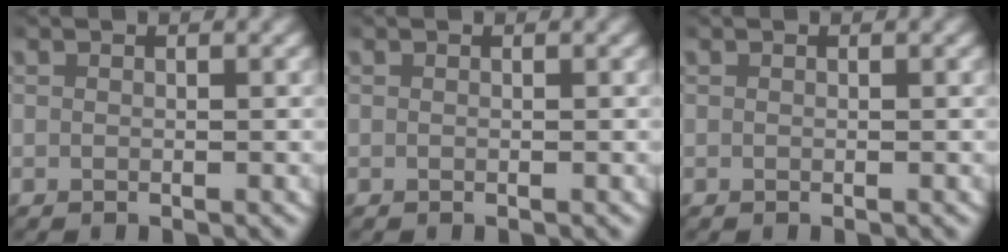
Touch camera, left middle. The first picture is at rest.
{"total": 0.0}
{"total": 0.0}